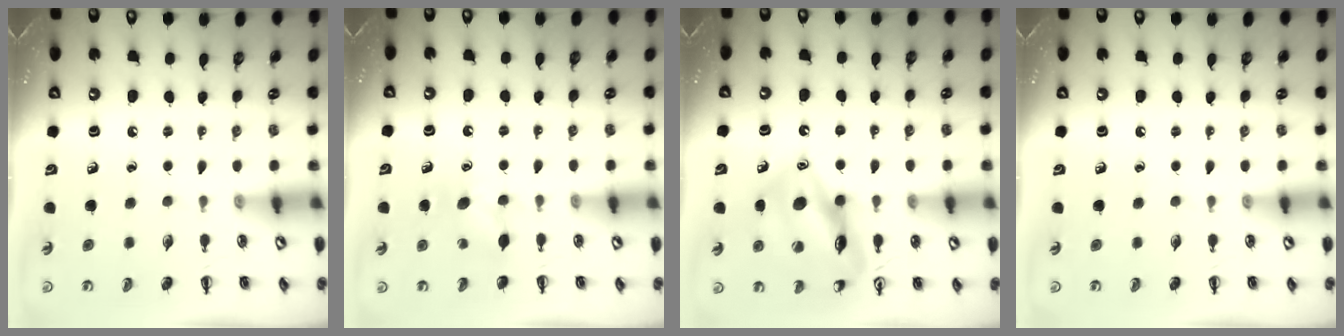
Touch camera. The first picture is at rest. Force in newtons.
{"total": 4.8, "press": 4.6, "slide": 1.2}
{"total": 14.4, "press": 14.3, "slide": 1.6}
{"total": 0.0}